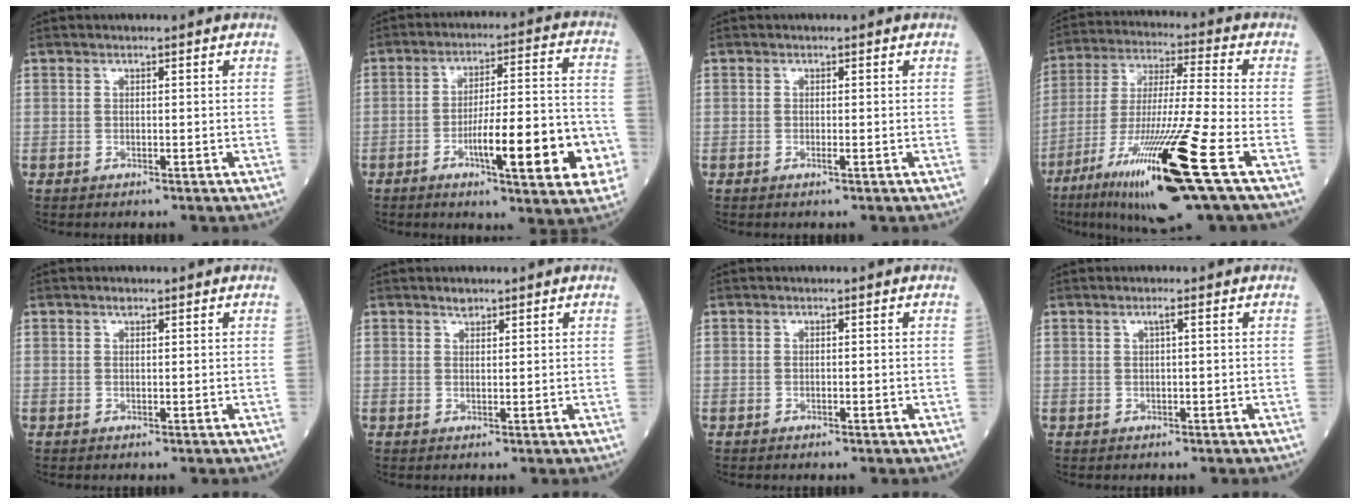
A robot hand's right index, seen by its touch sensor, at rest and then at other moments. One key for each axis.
{"total": 16.6, "fx": -5.7, "fy": 2.5, "fz": 15.4, "tx": -0.206, "ty": 0.011, "tz": -0.077}
{"total": 0.7, "fx": -0.3, "fy": -0.1, "fz": 0.7, "tx": -0.015, "ty": -0.001, "tz": -0.005}
{"total": 20.2, "fx": -9.8, "fy": -0.4, "fz": 17.6, "tx": -0.334, "ty": -0.048, "tz": -0.178}
{"total": 0.6, "fx": 0.5, "fy": 0.3, "fz": 0.2, "tx": -0.006, "ty": -0.001, "tz": 0.007}
{"total": 0.8, "fx": 0.7, "fy": 0.5, "fz": 0.2, "tx": -0.002, "ty": -0.004, "tz": 0.009}
{"total": 0.6, "fx": -0.2, "fy": 0.1, "fz": 0.5, "tx": -0.011, "ty": 0.000, "tz": -0.002}
{"total": 0.9, "fx": 0.3, "fy": -0.1, "fz": 0.8, "tx": -0.016, "ty": 0.002, "tz": 0.007}